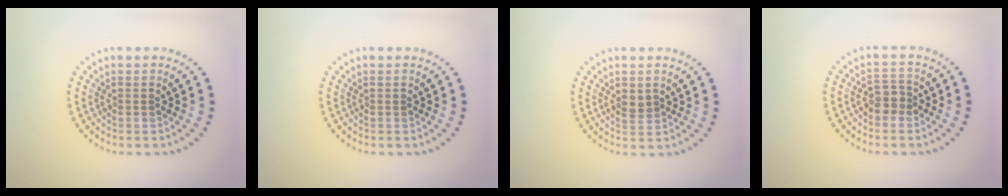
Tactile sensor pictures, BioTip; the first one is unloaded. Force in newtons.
{"total": 0.0}
{"total": 1.2, "press": 1.2, "slide": 0.3}
{"total": 2.0, "press": 1.9, "slide": 0.8}